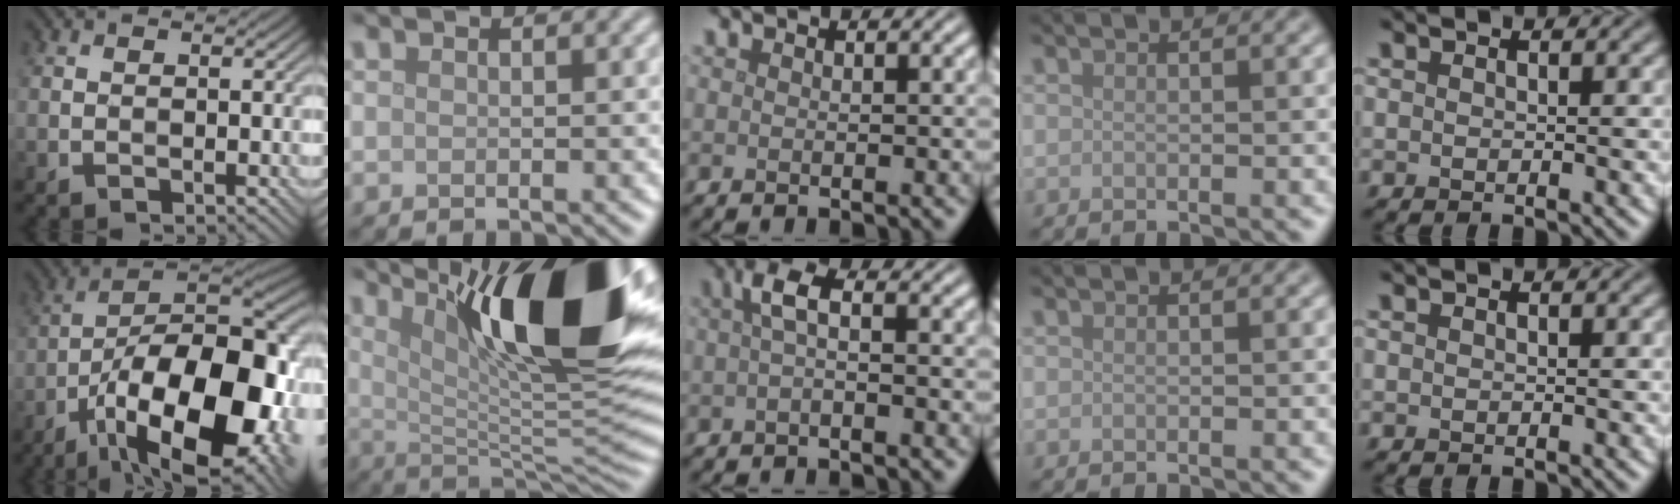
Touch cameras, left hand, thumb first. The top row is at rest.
{"thumb": {"total": 21.1, "force": [-9.6, 8.8, 16.7], "torque": [-0.247, -0.005, -0.160]}, "index": {"total": 17.3, "force": [7.4, 4.6, 14.9], "torque": [-0.224, 0.004, 0.124]}, "middle": {"total": 2.5, "force": [0.2, 0.7, 2.3], "torque": [-0.047, 0.007, -0.001]}}